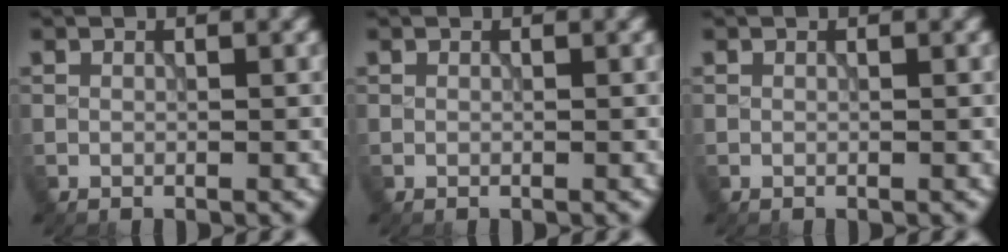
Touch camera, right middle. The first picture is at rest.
{"total": 0.0}
{"total": 0.0}